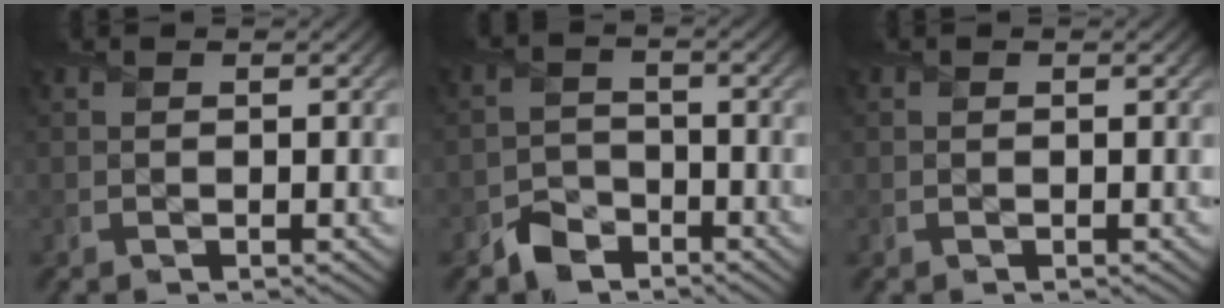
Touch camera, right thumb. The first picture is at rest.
{"total": 3.5, "force": [-2.7, 2.1, 0.5], "torque": [-0.004, 0.004, -0.063]}
{"total": 0.0}